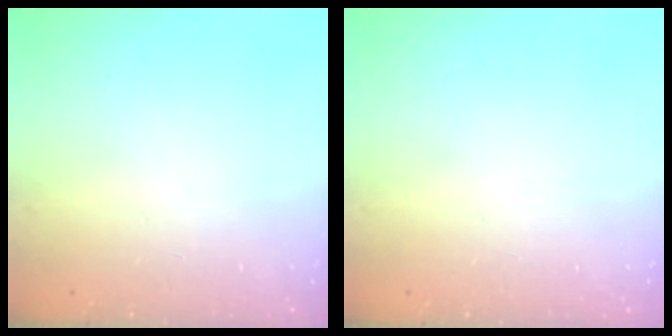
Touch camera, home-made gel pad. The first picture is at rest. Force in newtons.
{"total": 0.0}